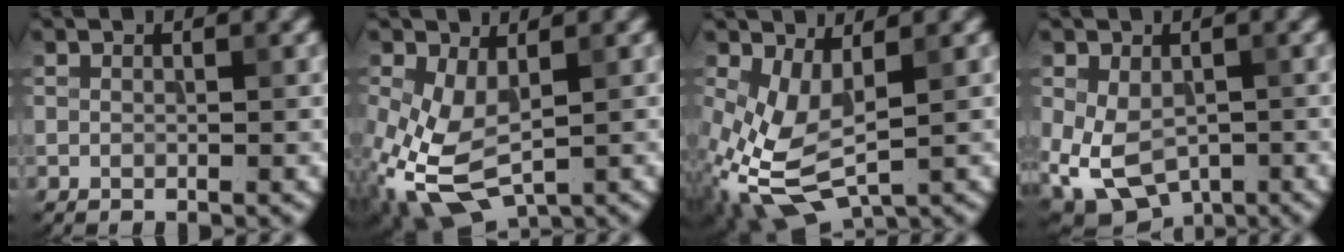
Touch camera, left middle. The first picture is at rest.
{"total": 5.8, "force": [-1.9, 3.0, 4.6], "torque": [-0.126, -0.008, -0.029]}
{"total": 5.5, "force": [-1.3, 2.6, 4.6], "torque": [-0.124, -0.008, -0.015]}
{"total": 6.9, "force": [-2.2, 4.5, 4.7], "torque": [-0.104, -0.033, -0.011]}